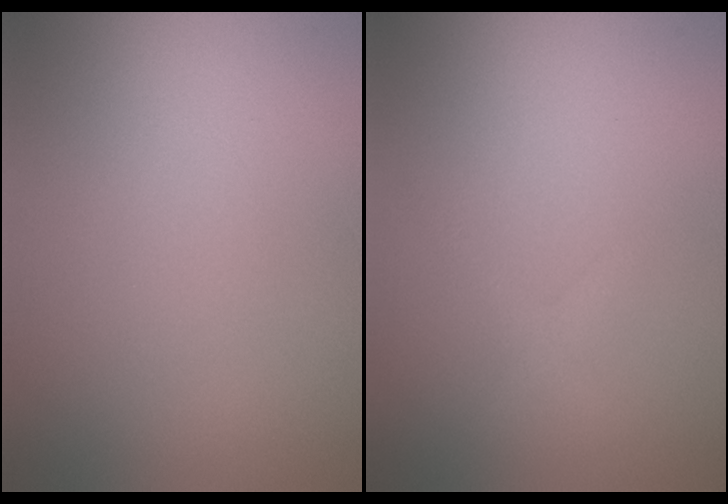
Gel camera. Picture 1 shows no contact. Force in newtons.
{"total": 1.1, "press": 1.1, "slide": 0.0}